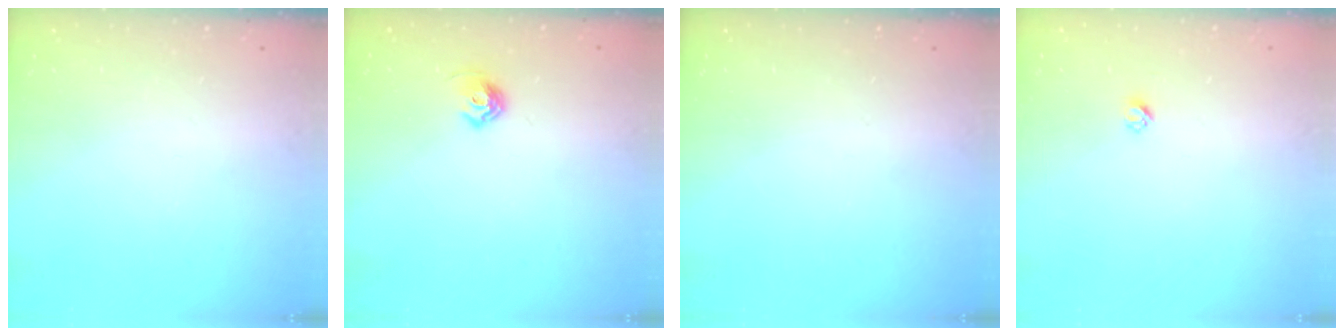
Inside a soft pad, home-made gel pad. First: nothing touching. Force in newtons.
{"total": 6.1, "press": 6.0, "slide": 1.1}
{"total": 0.0}
{"total": 2.3, "press": 2.3, "slide": 0.2}